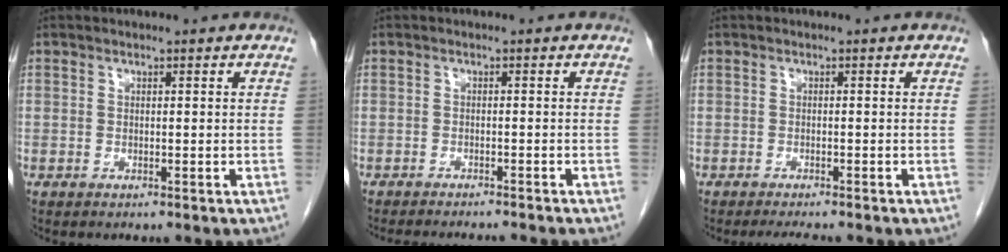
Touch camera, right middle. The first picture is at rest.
{"total": 8.5, "force": [-7.8, 0.3, 3.3], "torque": [-0.030, -0.014, -0.100]}
{"total": 2.9, "force": [-2.5, 0.2, 1.4], "torque": [-0.022, -0.008, -0.034]}